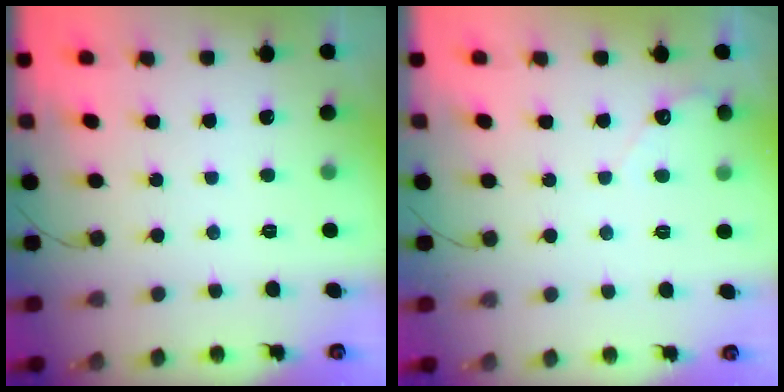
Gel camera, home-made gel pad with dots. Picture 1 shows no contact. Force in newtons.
{"total": 2.6, "press": 2.6, "slide": 0.2}